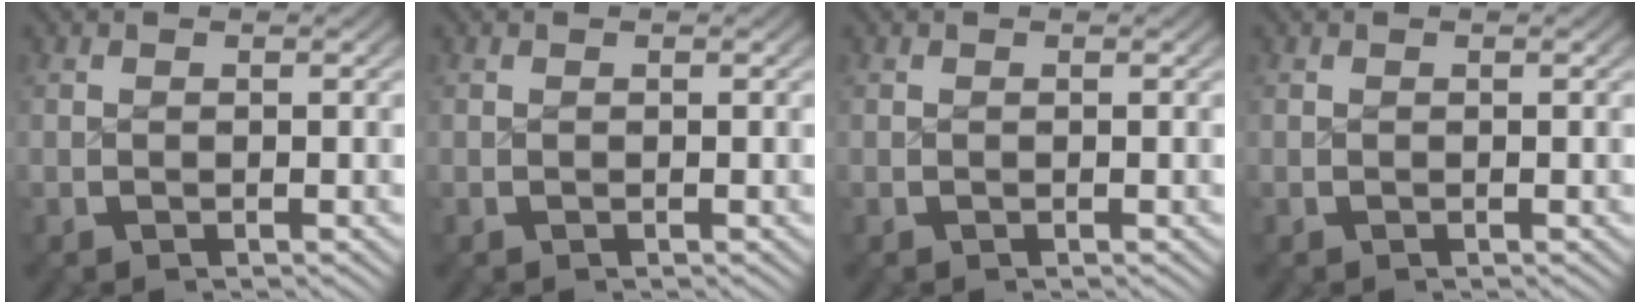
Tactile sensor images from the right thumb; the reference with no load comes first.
{"total": 0.0}
{"total": 0.0}
{"total": 0.0}